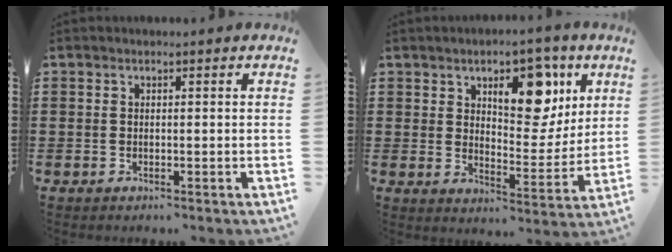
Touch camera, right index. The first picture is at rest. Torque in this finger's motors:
{"motor_torque": [0.38, 0.12, 0.37, 0.13]}